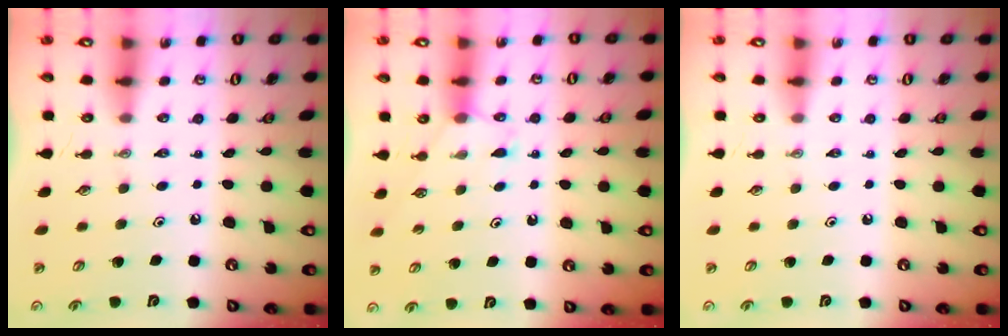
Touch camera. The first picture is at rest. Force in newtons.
{"total": 5.2, "press": 5.2, "slide": 0.6}
{"total": 0.0}